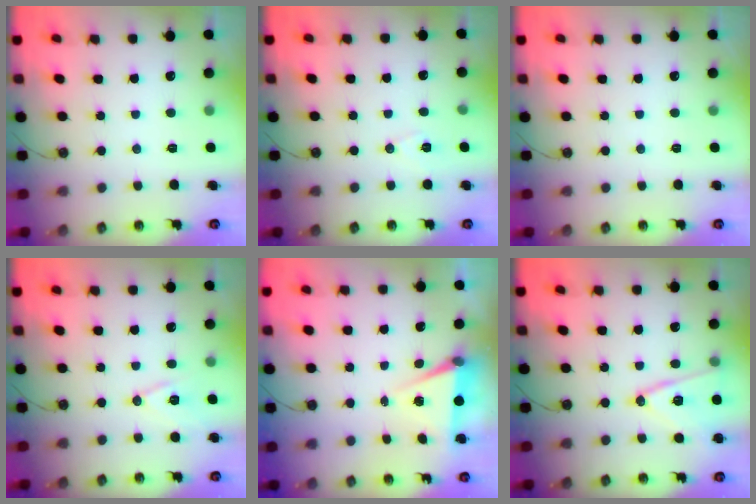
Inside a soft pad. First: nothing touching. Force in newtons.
{"total": 7.1, "press": 5.5, "slide": 4.5}
{"total": 0.0}
{"total": 9.6, "press": 9.0, "slide": 3.5}
{"total": 6.3, "press": 4.4, "slide": 4.5}
{"total": 13.8, "press": 13.3, "slide": 3.4}